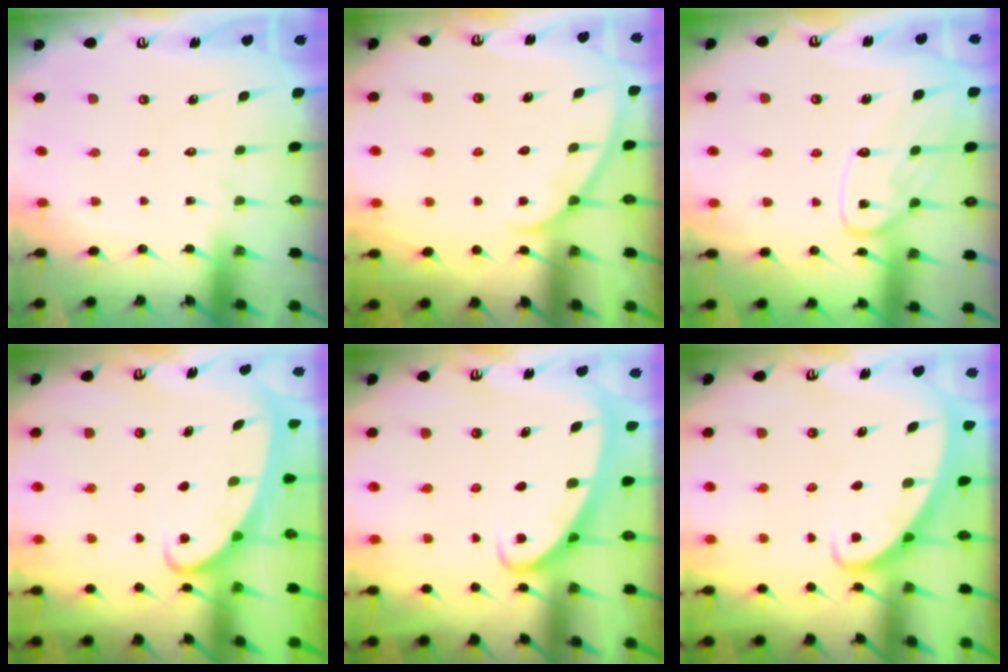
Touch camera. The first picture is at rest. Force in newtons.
{"total": 2.8, "press": 2.8, "slide": 0.4}
{"total": 12.2, "press": 12.2, "slide": 1.0}
{"total": 2.3, "press": 2.3, "slide": 0.3}
{"total": 2.4, "press": 2.4, "slide": 0.4}
{"total": 2.9, "press": 2.9, "slide": 0.2}